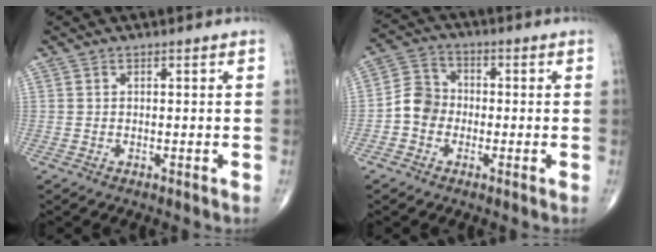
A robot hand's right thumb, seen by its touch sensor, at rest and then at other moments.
{"total": 6.5, "force": [-1.6, 5.6, 2.8], "torque": [-0.032, 0.024, -0.044]}